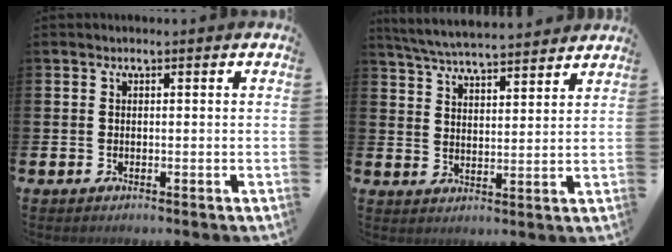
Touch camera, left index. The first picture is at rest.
{"total": 5.6, "force": [5.5, 0.1, 1.1], "torque": [-0.047, -0.032, 0.099]}